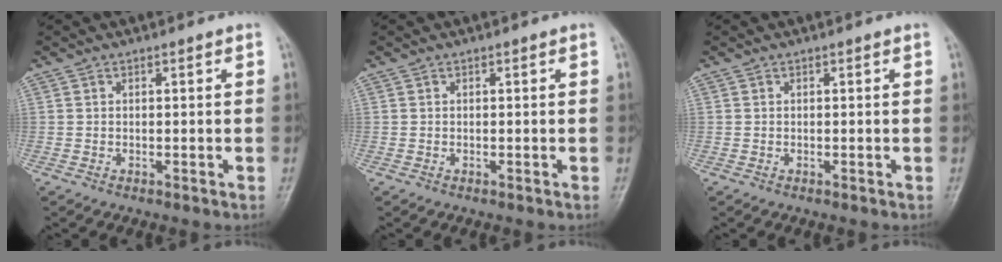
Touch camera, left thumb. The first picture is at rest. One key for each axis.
{"total": 0.0}
{"total": 0.0}